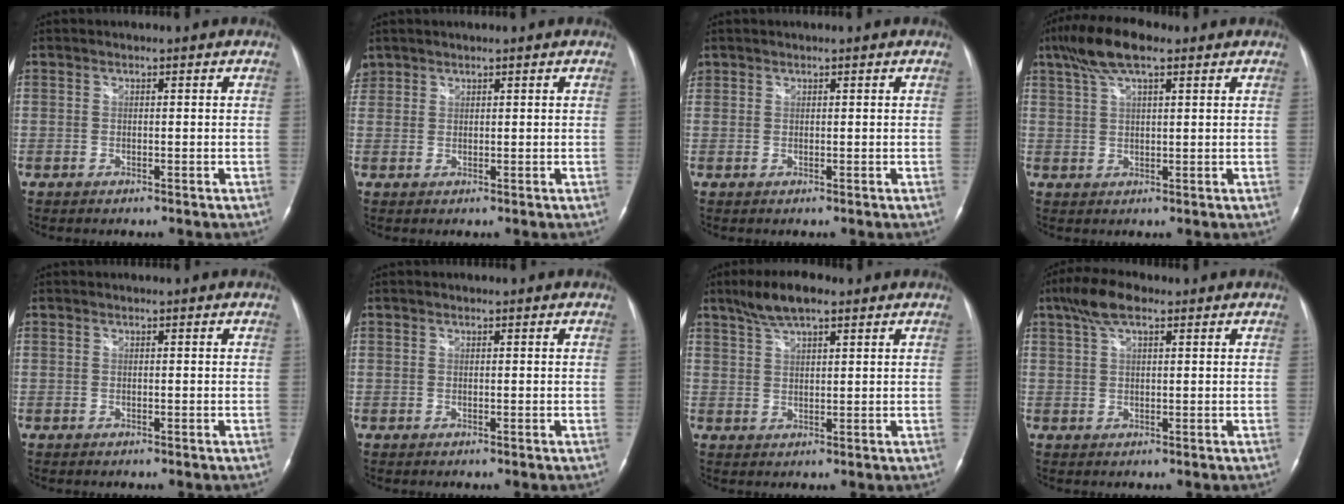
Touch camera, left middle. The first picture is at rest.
{"total": 2.5, "force": [1.8, 1.7, 0.1], "torque": [-0.005, 0.013, 0.037]}
{"total": 0.8, "force": [0.6, 0.6, 0.0], "torque": [0.004, 0.008, 0.011]}
{"total": 8.1, "force": [5.2, 2.0, 6.0], "torque": [-0.124, 0.026, 0.091]}
{"total": 0.0}
{"total": 0.0}
{"total": 6.6, "force": [4.7, 1.5, 4.4], "torque": [-0.093, 0.018, 0.085]}
{"total": 5.8, "force": [3.5, 1.8, 4.2], "torque": [-0.093, 0.024, 0.064]}